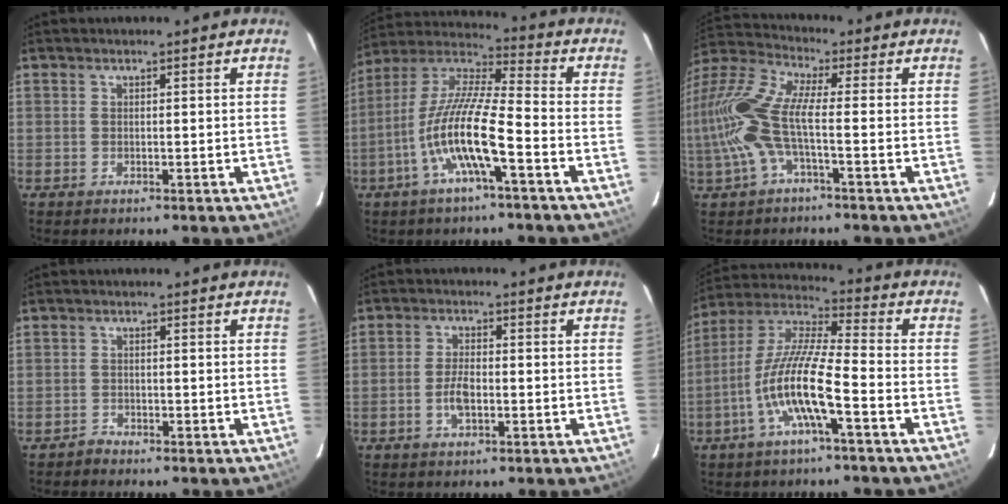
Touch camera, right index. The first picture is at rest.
{"total": 13.7, "force": [-5.5, 1.7, 12.4], "torque": [-0.243, -0.002, -0.112]}
{"total": 13.9, "force": [-2.7, 3.8, 13.1], "torque": [-0.275, 0.001, -0.058]}
{"total": 1.3, "force": [-1.1, 0.6, -0.4], "torque": [0.005, 0.009, -0.021]}
{"total": 4.2, "force": [-1.4, 1.7, 3.6], "torque": [-0.074, 0.001, -0.025]}
{"total": 12.7, "force": [-5.1, 1.5, 11.6], "torque": [-0.232, 0.001, -0.103]}